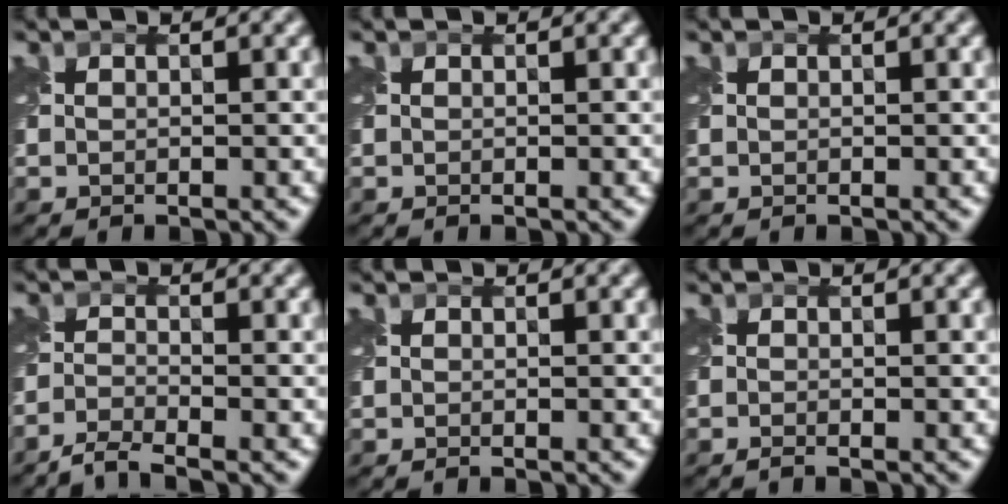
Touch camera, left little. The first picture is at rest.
{"total": 0.0}
{"total": 0.0}
{"total": 2.7, "force": [-2.5, 0.2, 1.1], "torque": [-0.022, -0.006, -0.063]}
{"total": 0.0}
{"total": 0.7, "force": [-0.5, 0.0, 0.4], "torque": [-0.006, -0.011, -0.015]}